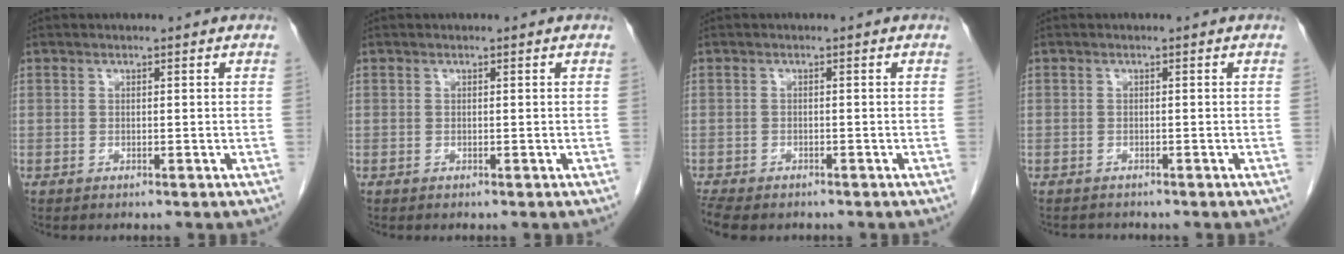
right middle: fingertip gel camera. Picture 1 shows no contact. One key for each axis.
{"total": 0.0}
{"total": 6.3, "fx": -5.1, "fy": 2.4, "fz": 2.8, "tx": -0.053, "ty": -0.012, "tz": -0.078}
{"total": 1.6, "fx": -1.5, "fy": 0.5, "fz": -0.1, "tx": -0.004, "ty": -0.006, "tz": -0.025}